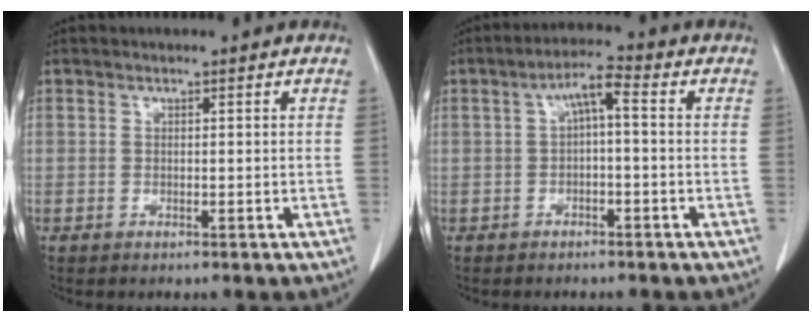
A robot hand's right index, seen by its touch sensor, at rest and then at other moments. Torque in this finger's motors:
{"motor_torque": [0.49, 0.01, 0.27, 0.08]}